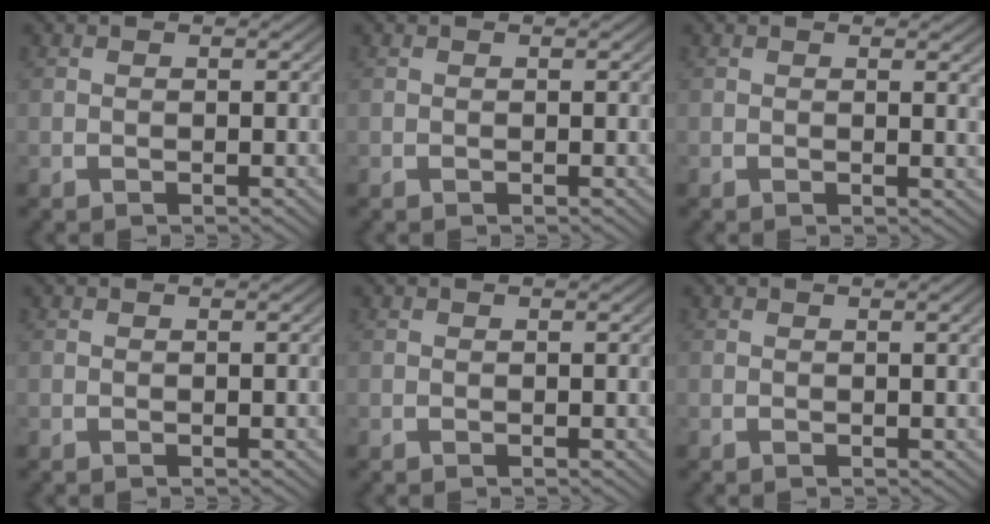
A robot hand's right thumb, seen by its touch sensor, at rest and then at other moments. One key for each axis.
{"total": 0.0}
{"total": 0.9, "fx": 0.6, "fy": -0.1, "fz": 0.7, "tx": -0.010, "ty": -0.004, "tz": 0.008}
{"total": 0.0}
{"total": 0.0}
{"total": 0.6, "fx": 0.1, "fy": -0.1, "fz": 0.6, "tx": -0.007, "ty": 0.003, "tz": 0.003}